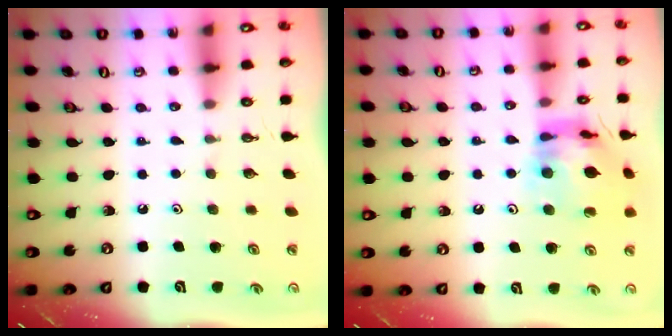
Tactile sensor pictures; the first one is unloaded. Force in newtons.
{"total": 13.8, "press": 13.7, "slide": 1.7}